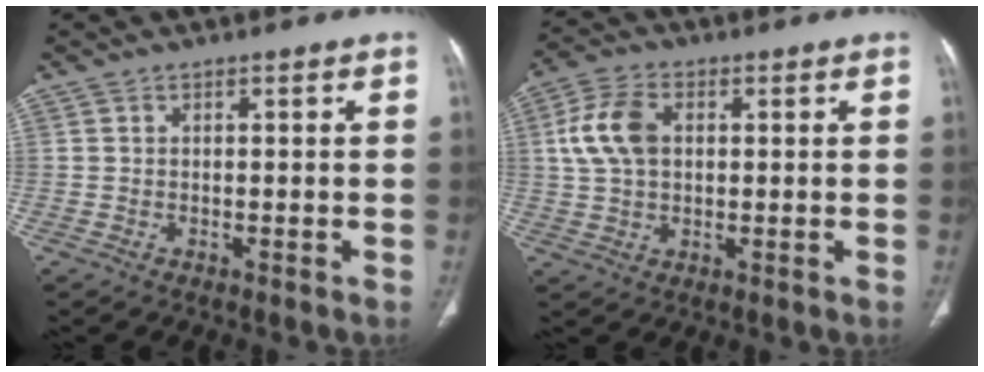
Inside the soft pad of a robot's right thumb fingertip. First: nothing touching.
{"total": 9.0, "force": [1.7, 5.9, 6.5], "torque": [-0.134, 0.012, 0.033]}